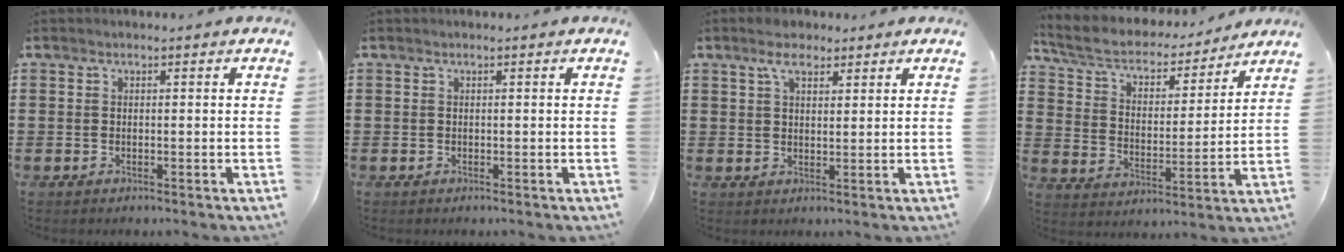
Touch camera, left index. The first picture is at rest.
{"total": 0.0}
{"total": 4.6, "force": [3.1, 1.9, 2.7], "torque": [-0.054, 0.006, 0.054]}
{"total": 6.0, "force": [5.2, 1.6, 2.5], "torque": [-0.071, -0.031, 0.085]}